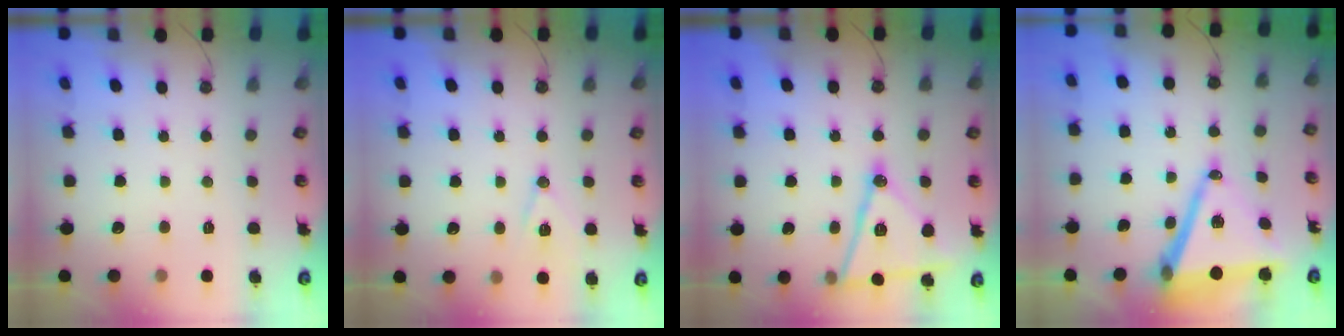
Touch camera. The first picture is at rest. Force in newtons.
{"total": 10.7, "press": 10.1, "slide": 3.3}
{"total": 16.7, "press": 16.3, "slide": 3.5}
{"total": 15.2, "press": 14.7, "slide": 4.0}